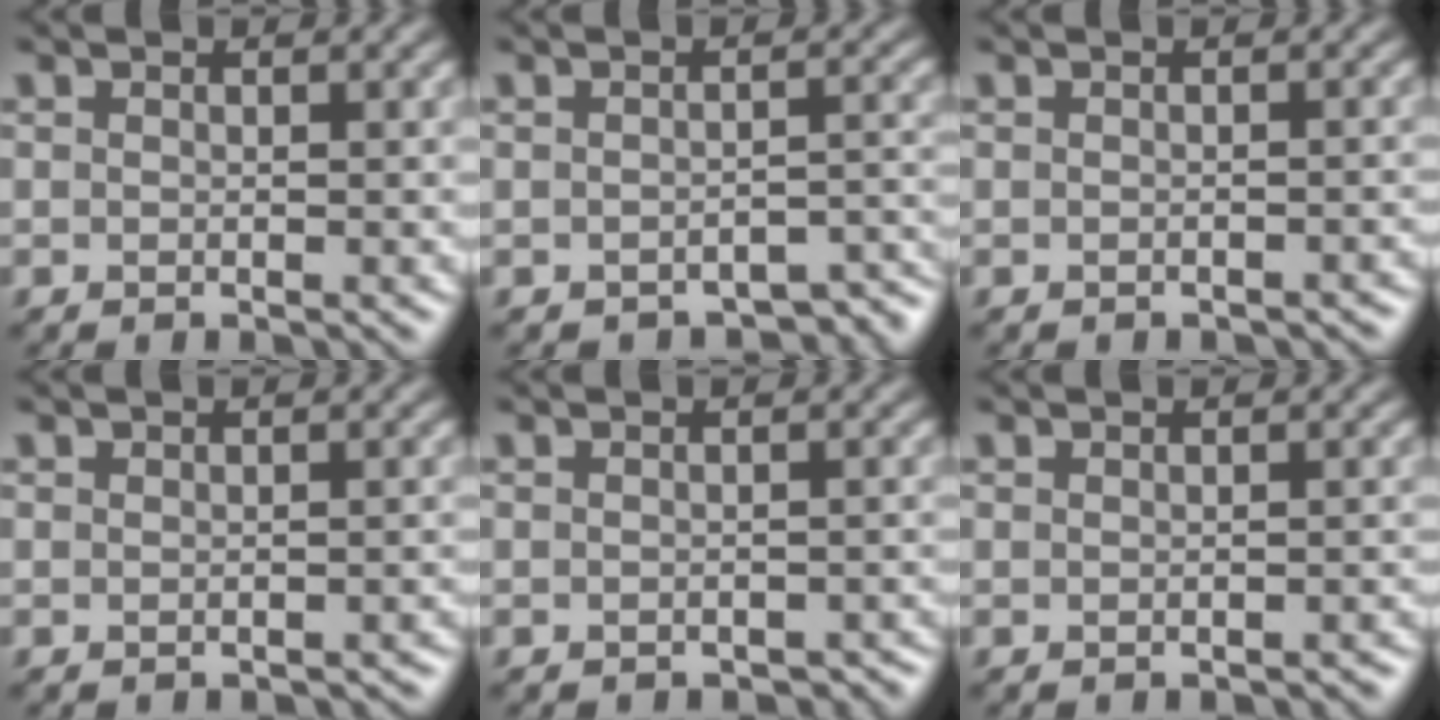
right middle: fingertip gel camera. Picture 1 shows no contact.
{"total": 3.8, "force": [-3.0, 1.6, 1.6], "torque": [-0.010, -0.010, -0.031]}
{"total": 0.7, "force": [-0.7, 0.3, 0.1], "torque": [0.000, -0.005, -0.005]}
{"total": 0.8, "force": [-0.4, 0.7, 0.0], "torque": [0.009, -0.008, -0.006]}
{"total": 1.4, "force": [-1.1, 0.8, 0.5], "torque": [-0.003, -0.006, -0.009]}
{"total": 0.6, "force": [-0.5, 0.2, 0.1], "torque": [0.001, -0.006, -0.004]}